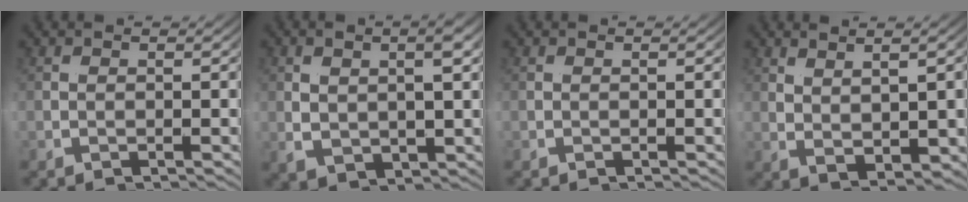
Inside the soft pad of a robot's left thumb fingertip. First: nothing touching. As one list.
[{"total": 2.1, "force": [-0.2, 0.4, 2.1], "torque": [-0.029, 0.000, -0.001]}, {"total": 0.0}, {"total": 2.1, "force": [1.3, -1.5, 0.6], "torque": [-0.003, 0.021, 0.014]}]